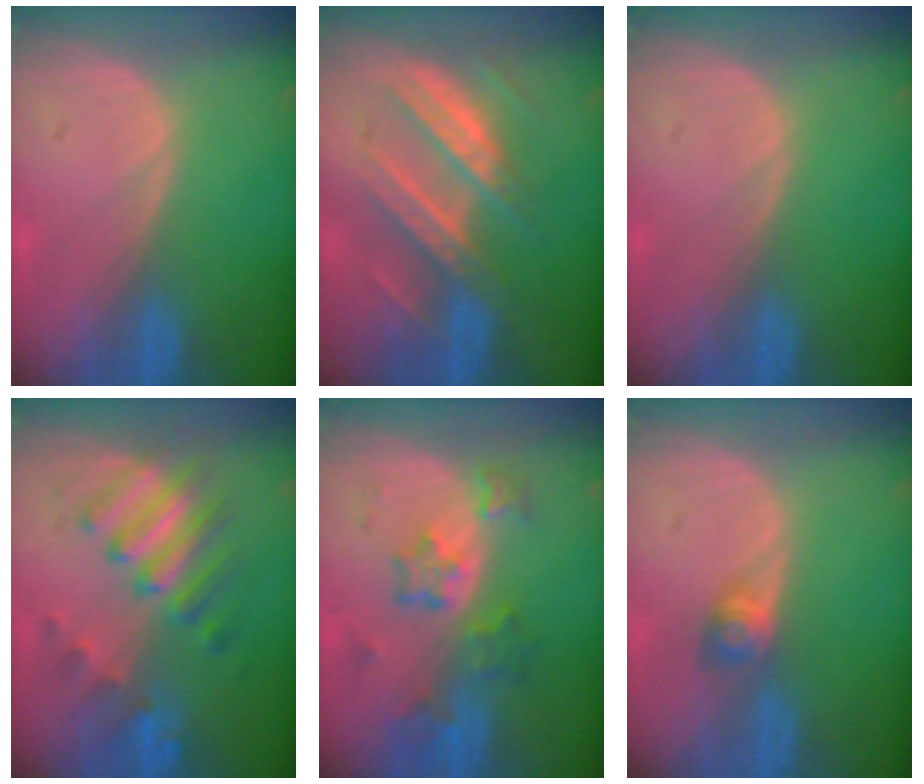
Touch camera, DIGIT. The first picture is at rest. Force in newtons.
{"total": 7.9, "press": 7.9, "slide": 0.4}
{"total": 0.0}
{"total": 7.7, "press": 7.7, "slide": 0.7}
{"total": 7.1, "press": 6.3, "slide": 3.3}
{"total": 2.8, "press": 2.5, "slide": 1.1}